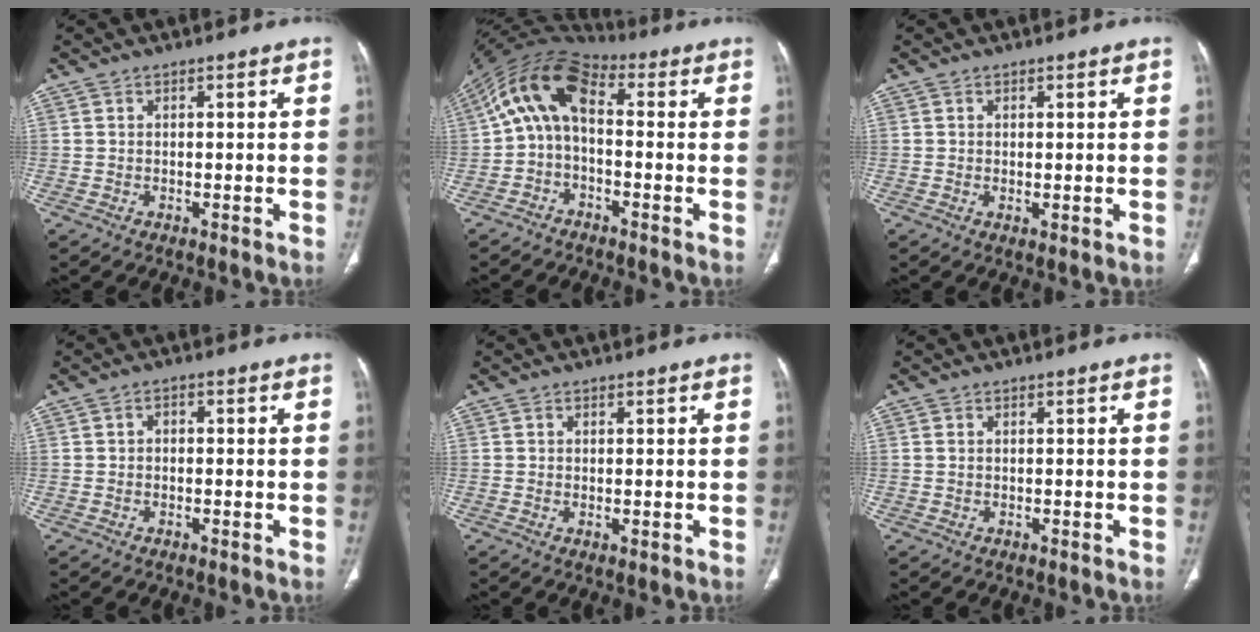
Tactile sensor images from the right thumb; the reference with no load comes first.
{"total": 11.5, "force": [0.3, 6.6, 9.4], "torque": [-0.164, 0.043, -0.011]}
{"total": 1.1, "force": [0.0, 0.4, 1.0], "torque": [-0.023, -0.007, 0.003]}
{"total": 1.3, "force": [-0.1, 1.0, 0.8], "torque": [-0.007, 0.006, -0.005]}
{"total": 0.9, "force": [0.0, 0.3, 0.8], "torque": [-0.019, -0.006, 0.003]}
{"total": 0.0}